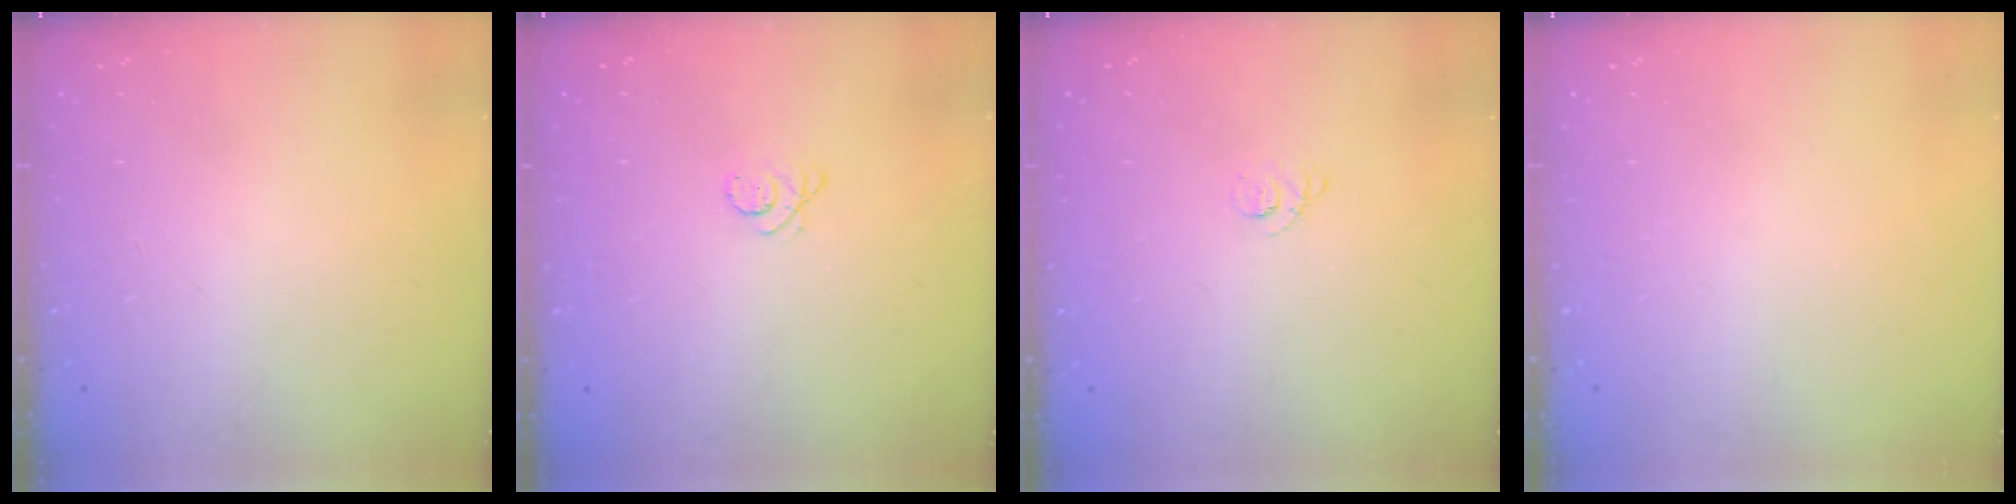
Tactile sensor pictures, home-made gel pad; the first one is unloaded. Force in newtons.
{"total": 2.8, "press": 2.7, "slide": 0.3}
{"total": 2.3, "press": 2.2, "slide": 0.2}
{"total": 0.0}